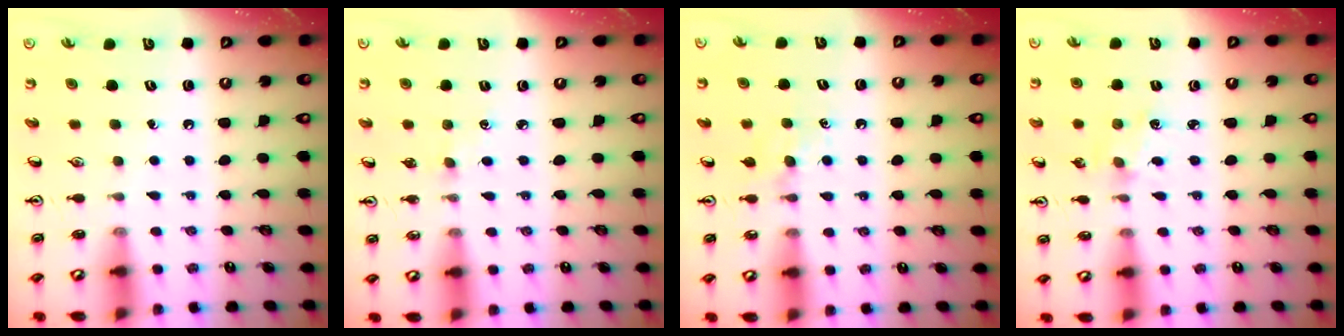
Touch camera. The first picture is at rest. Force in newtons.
{"total": 2.0, "press": 2.0, "slide": 0.3}
{"total": 4.1, "press": 4.1, "slide": 0.6}
{"total": 1.8, "press": 1.7, "slide": 0.4}